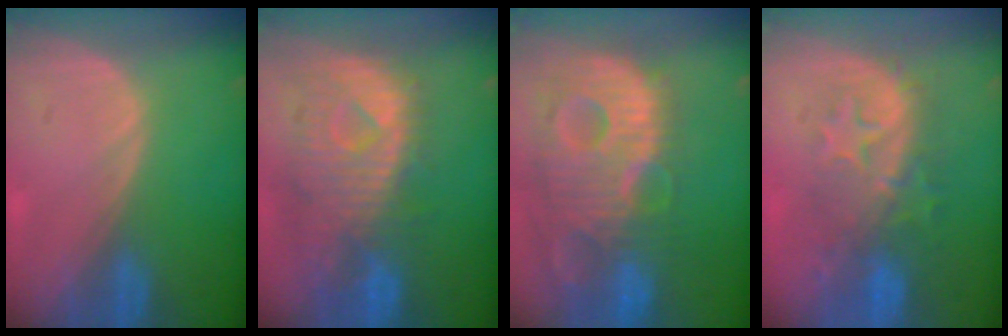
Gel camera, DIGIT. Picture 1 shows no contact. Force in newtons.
{"total": 11.3, "press": 9.8, "slide": 5.6}
{"total": 13.9, "press": 12.0, "slide": 7.1}
{"total": 8.4, "press": 8.3, "slide": 1.3}